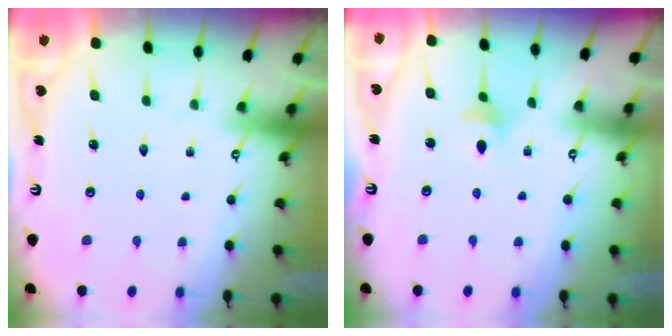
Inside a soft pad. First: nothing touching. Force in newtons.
{"total": 5.1, "press": 5.0, "slide": 0.8}